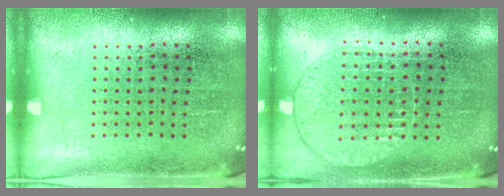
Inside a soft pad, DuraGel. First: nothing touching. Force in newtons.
{"total": 1.0, "press": 1.0, "slide": 0.3}